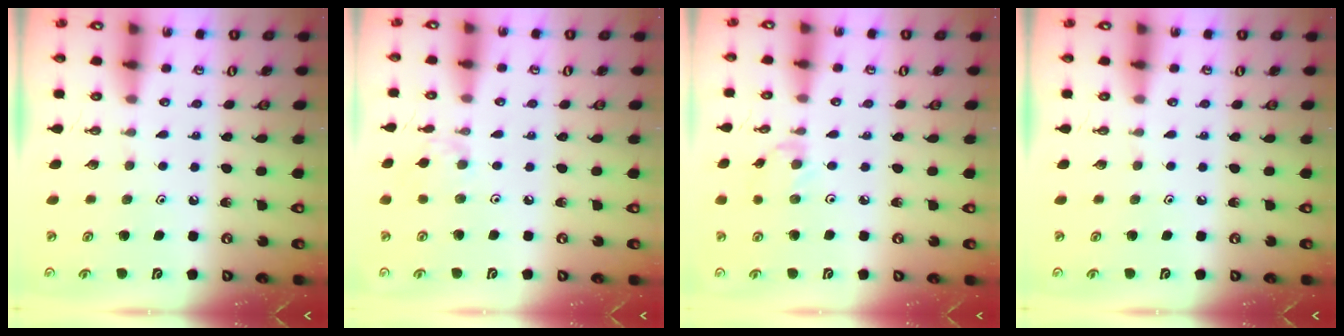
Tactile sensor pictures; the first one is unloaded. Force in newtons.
{"total": 2.4, "press": 2.3, "slide": 0.5}
{"total": 2.0, "press": 2.0, "slide": 0.4}
{"total": 0.0}